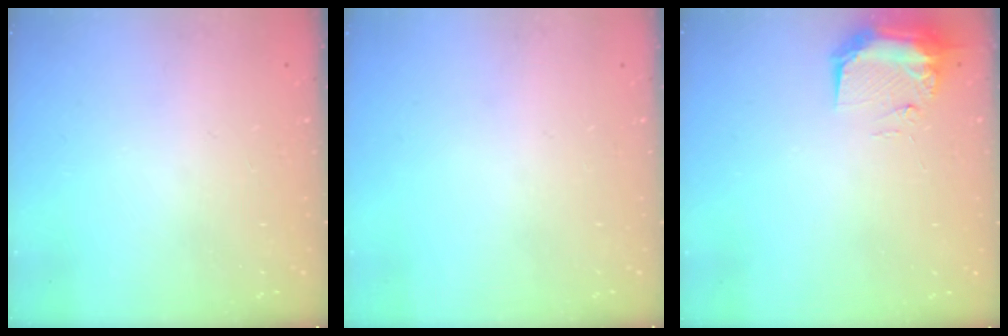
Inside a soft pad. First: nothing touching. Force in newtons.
{"total": 0.0}
{"total": 9.2, "press": 9.0, "slide": 1.5}